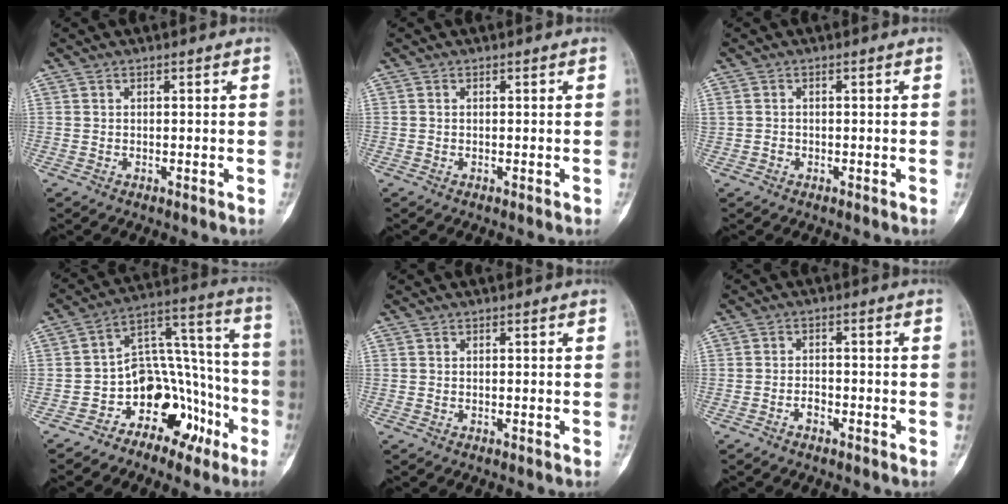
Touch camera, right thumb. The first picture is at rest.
{"total": 0.0}
{"total": 1.0, "force": [-0.3, 0.9, 0.3], "torque": [-0.003, 0.004, -0.004]}
{"total": 15.3, "force": [-8.3, 9.9, 8.2], "torque": [-0.063, 0.129, -0.133]}
{"total": 0.0}
{"total": 2.1, "force": [-1.4, 1.2, 1.1], "torque": [-0.018, 0.012, -0.025]}